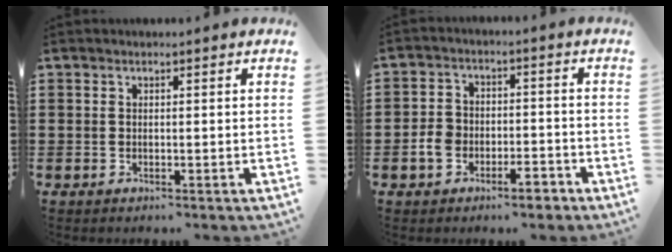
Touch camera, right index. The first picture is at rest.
{"total": 4.9, "force": [-2.8, 2.8, 2.8], "torque": [-0.054, 0.008, -0.053]}